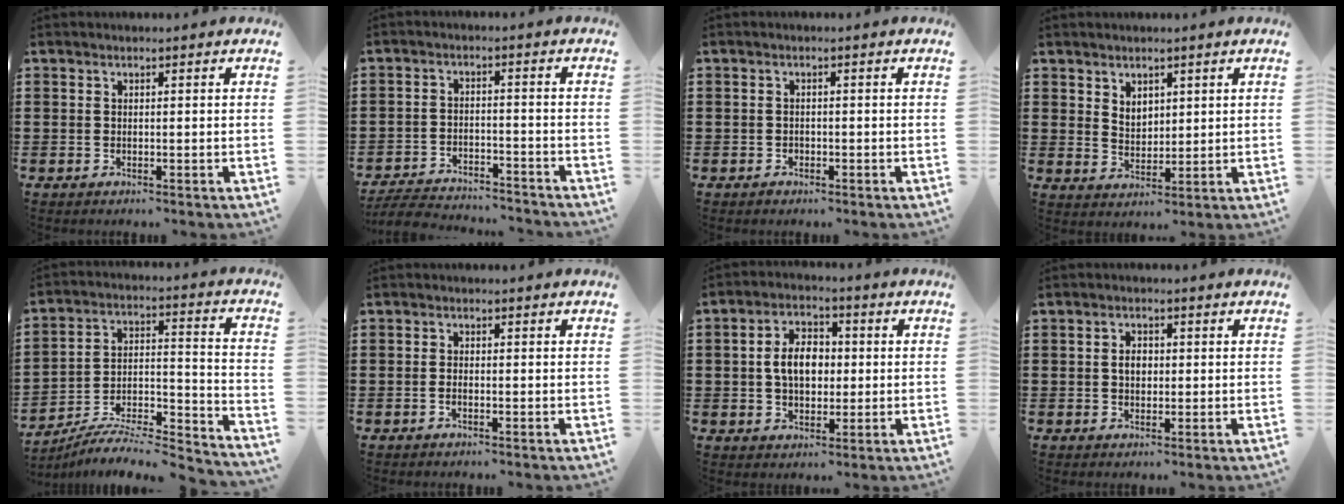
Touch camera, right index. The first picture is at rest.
{"total": 5.1, "force": [-5.0, 0.5, 0.7], "torque": [-0.025, 0.002, -0.105]}
{"total": 0.8, "force": [-0.5, 0.6, 0.1], "torque": [-0.004, 0.001, -0.012]}
{"total": 3.1, "force": [2.3, 2.0, 0.8], "torque": [-0.014, 0.003, 0.042]}
{"total": 6.8, "force": [-6.2, 1.1, 2.5], "torque": [-0.035, 0.000, -0.123]}
{"total": 0.9, "force": [-0.5, 0.2, 0.7], "torque": [-0.015, -0.006, -0.007]}
{"total": 6.5, "force": [0.0, 4.3, 4.8], "torque": [-0.099, 0.011, -0.008]}
{"total": 2.4, "force": [0.1, 1.6, 1.8], "torque": [-0.028, 0.004, -0.002]}